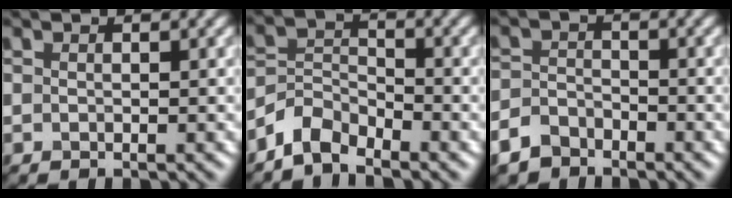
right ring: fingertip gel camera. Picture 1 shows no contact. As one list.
[{"total": 3.7, "force": [-3.2, 1.5, 1.1], "torque": [-0.018, 0.005, -0.075]}, {"total": 3.6, "force": [-2.9, 2.0, 1.0], "torque": [-0.019, -0.003, -0.066]}]